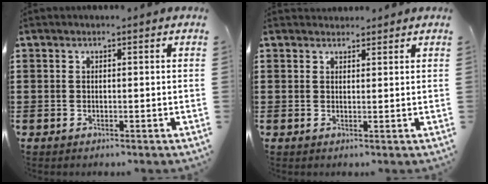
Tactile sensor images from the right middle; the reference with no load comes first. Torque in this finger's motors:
{"motor_torque": [-0.25, -0.09, -0.04, -0.01]}